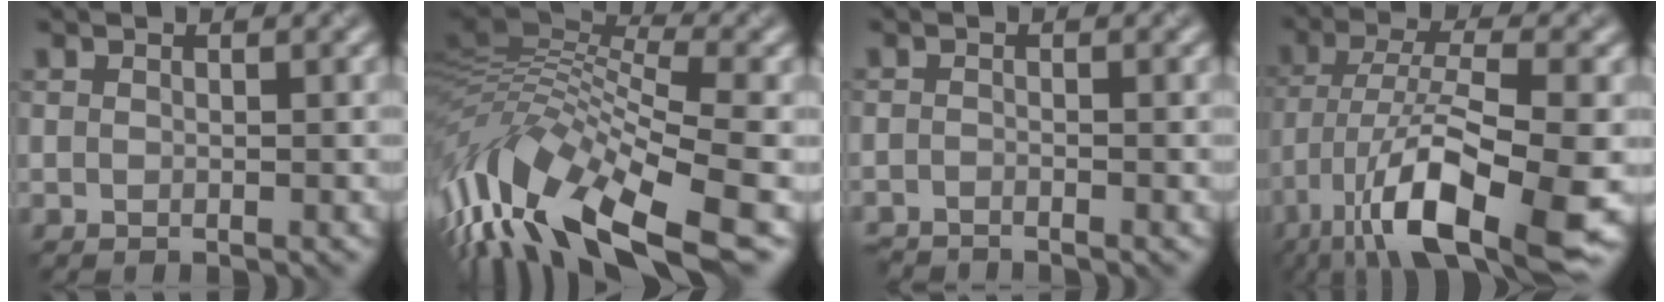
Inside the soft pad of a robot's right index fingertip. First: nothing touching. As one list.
[{"total": 11.8, "force": [-4.0, 4.3, 10.2], "torque": [-0.209, 0.021, -0.065]}, {"total": 2.0, "force": [-1.9, 0.0, 0.4], "torque": [-0.018, -0.006, -0.043]}, {"total": 12.3, "force": [-5.1, 4.1, 10.3], "torque": [-0.197, -0.002, -0.094]}]